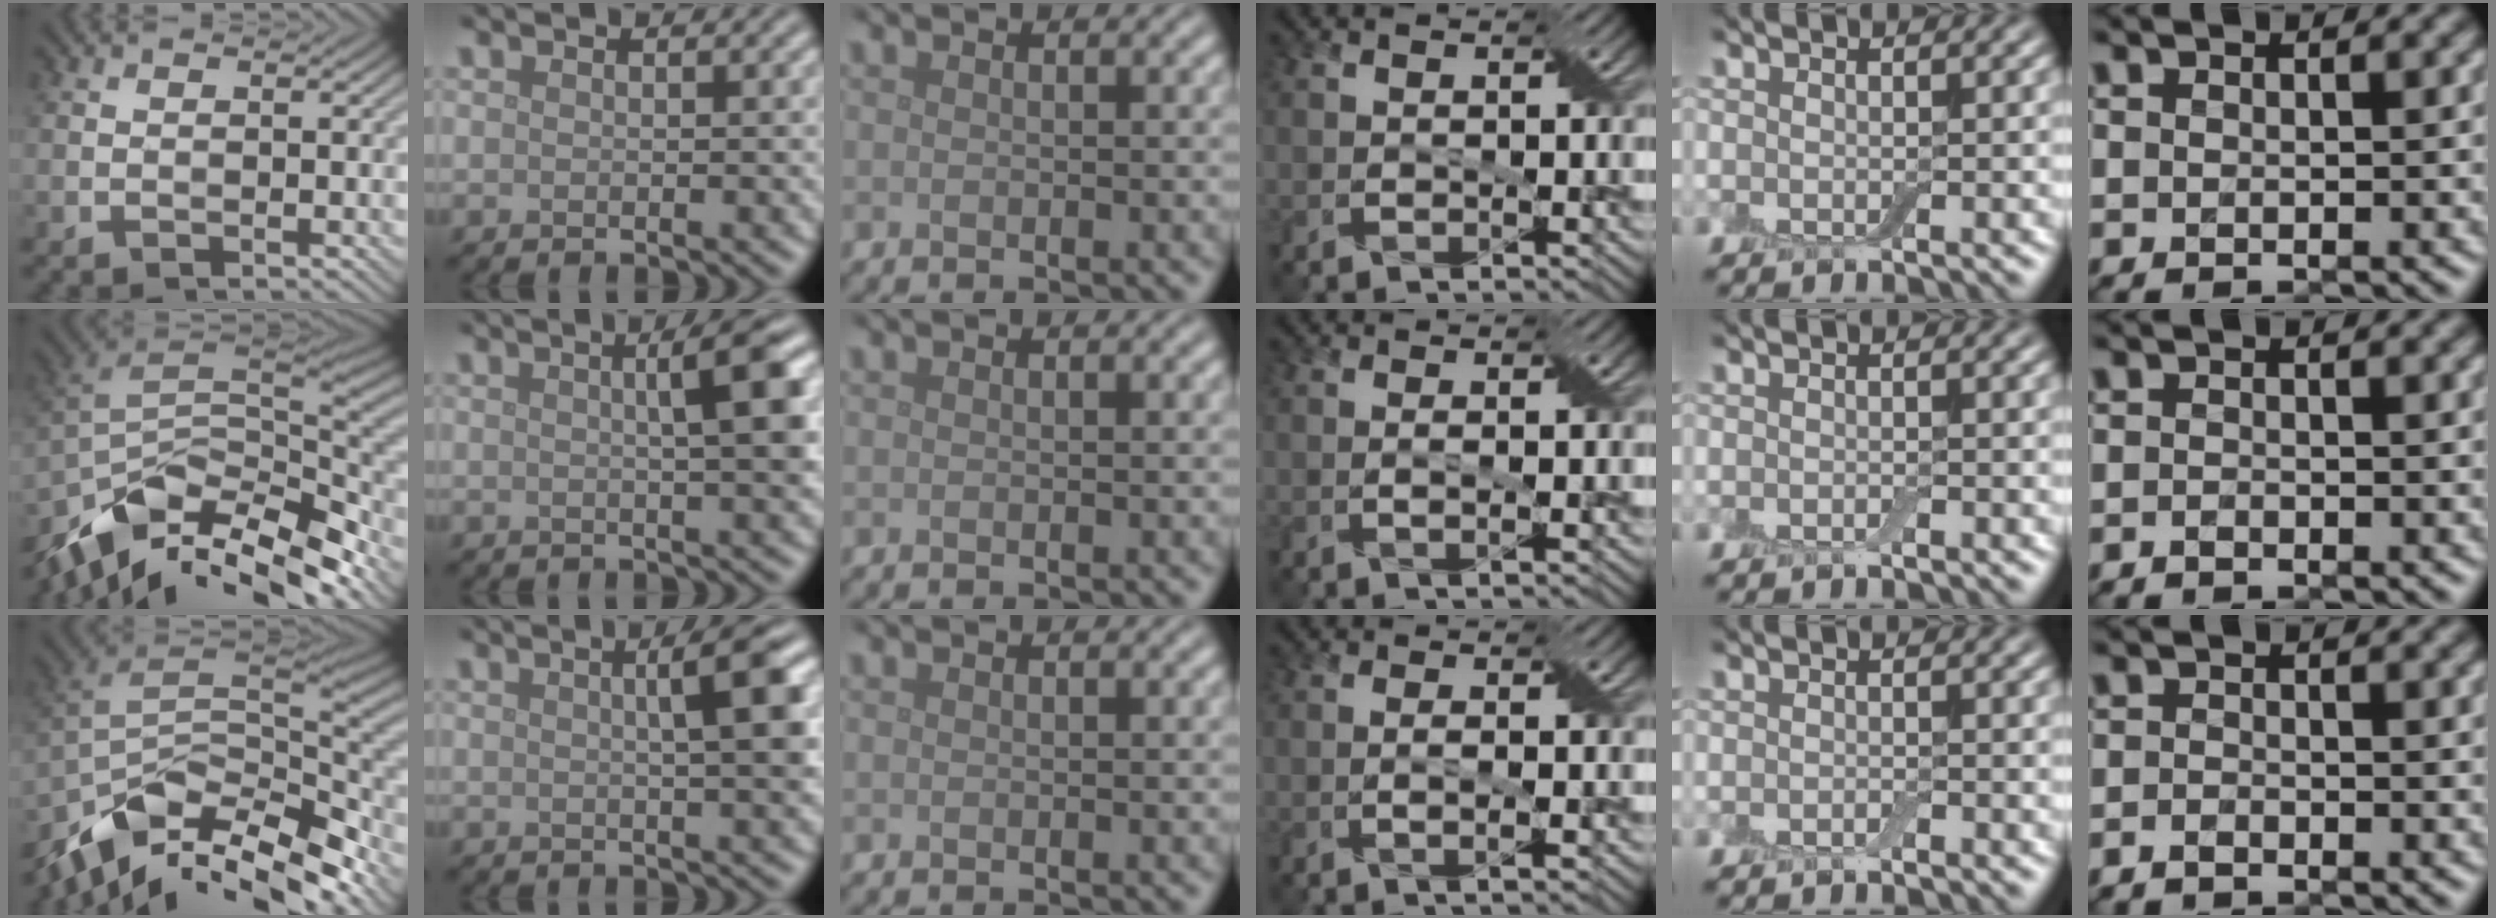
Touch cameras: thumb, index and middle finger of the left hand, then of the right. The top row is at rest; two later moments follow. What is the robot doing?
{"motion": "wrap", "object": "bandage"}